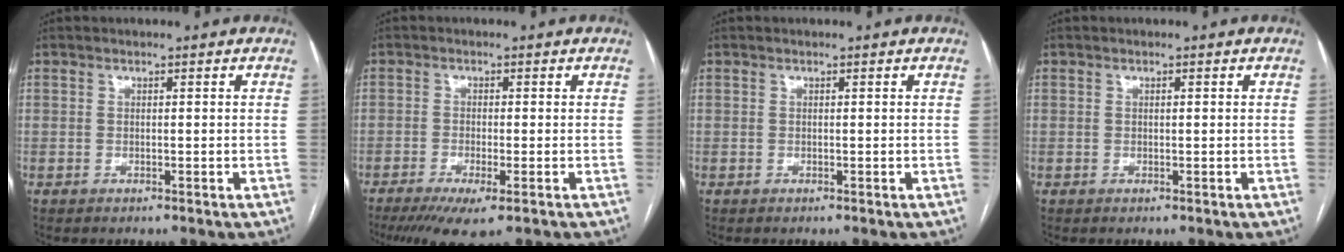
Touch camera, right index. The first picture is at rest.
{"total": 6.7, "force": [-4.2, 1.0, 5.2], "torque": [-0.083, -0.018, -0.067]}
{"total": 0.0}
{"total": 0.0}